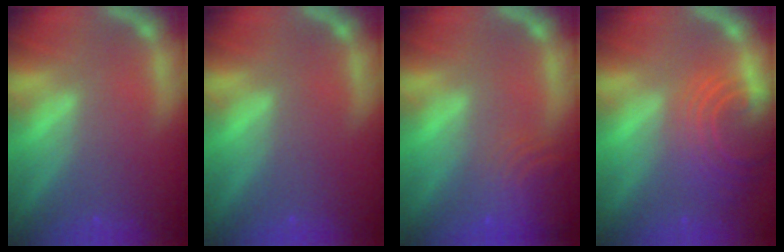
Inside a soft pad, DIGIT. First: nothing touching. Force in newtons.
{"total": 0.0}
{"total": 6.6}
{"total": 8.1}